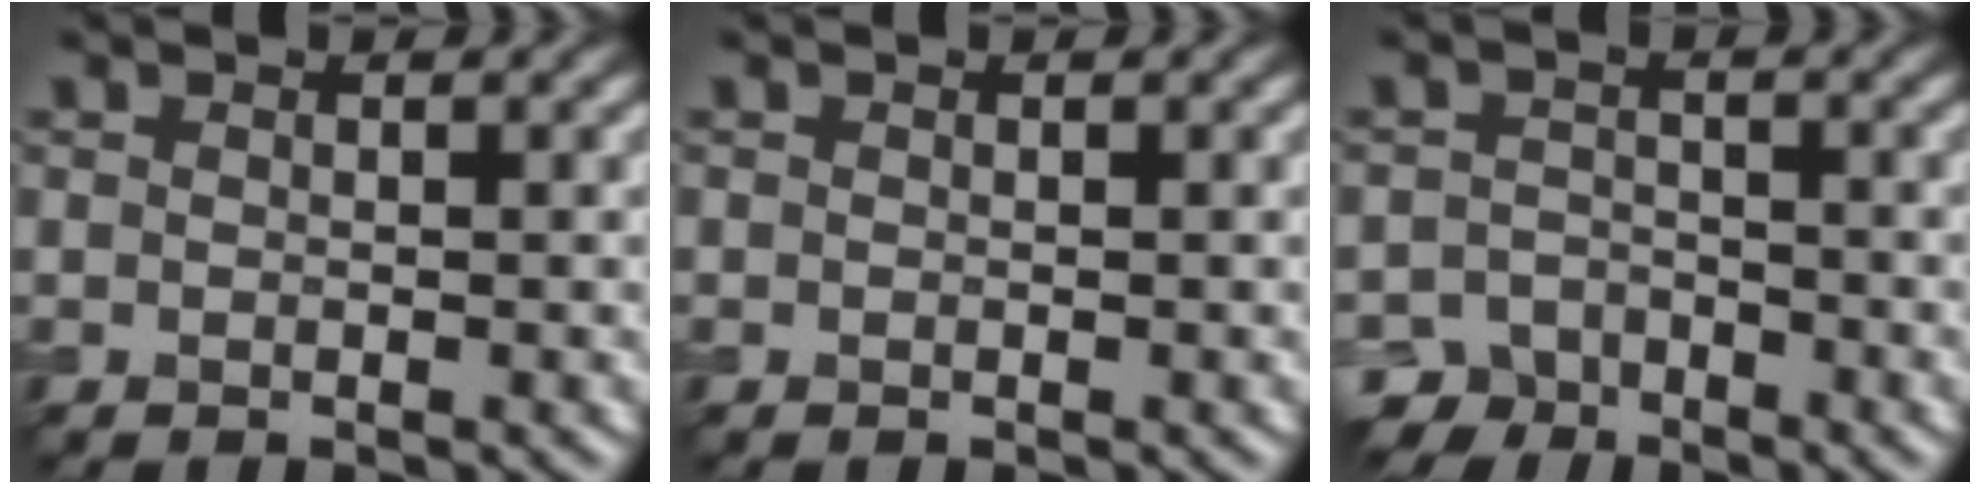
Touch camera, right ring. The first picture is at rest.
{"total": 0.0}
{"total": 4.3, "force": [-3.4, 2.4, 0.6], "torque": [0.003, -0.003, -0.061]}